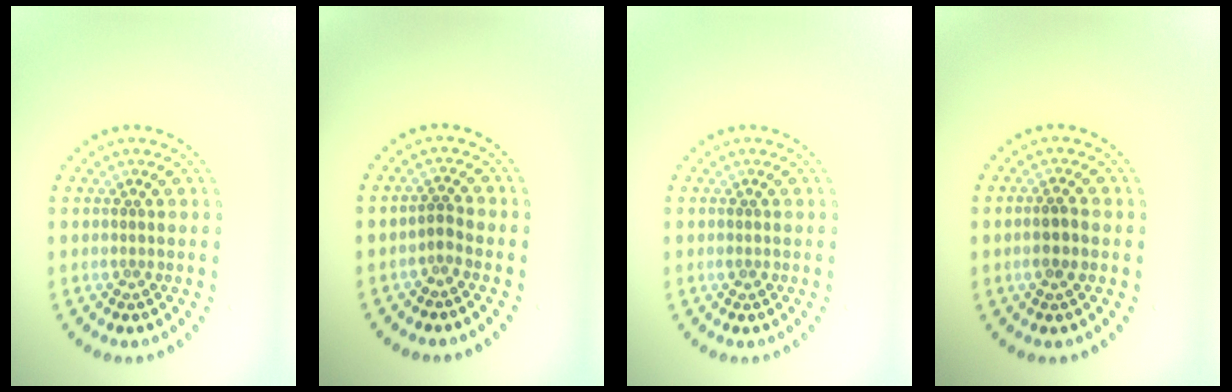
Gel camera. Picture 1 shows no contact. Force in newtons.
{"total": 1.0, "press": 0.8, "slide": 0.7}
{"total": 0.6, "press": 0.6, "slide": 0.2}
{"total": 1.9, "press": 1.8, "slide": 0.6}